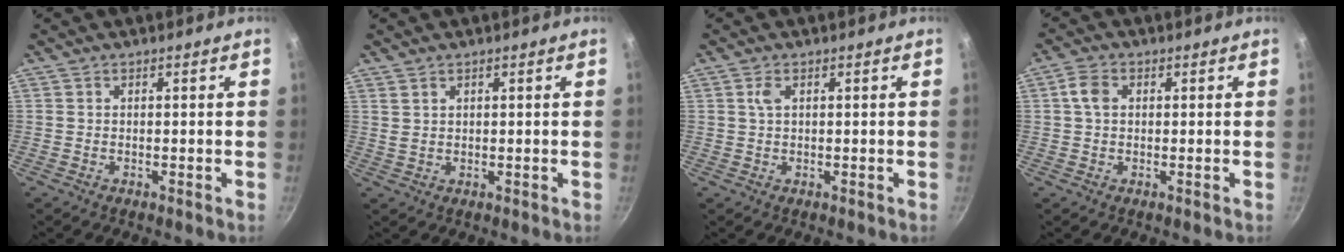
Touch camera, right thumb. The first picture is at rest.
{"total": 1.2, "force": [1.0, 0.6, 0.3], "torque": [-0.005, -0.006, 0.020]}
{"total": 1.7, "force": [0.6, 0.8, 1.4], "torque": [-0.029, -0.001, 0.012]}
{"total": 3.4, "force": [0.5, 2.5, 2.3], "torque": [-0.044, 0.006, 0.004]}